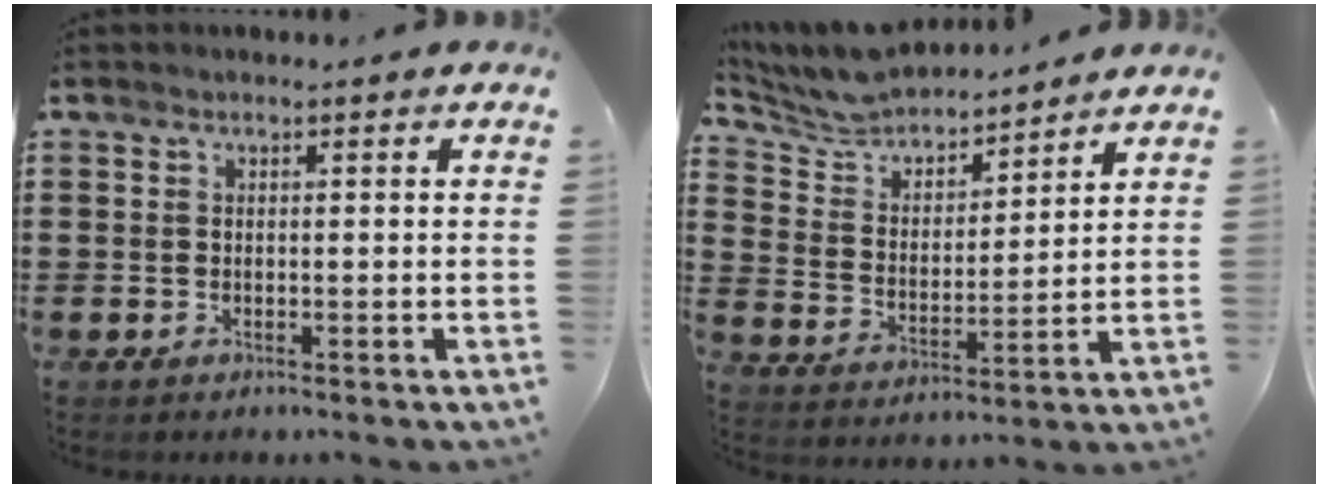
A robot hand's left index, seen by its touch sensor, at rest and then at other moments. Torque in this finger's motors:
{"motor_torque": [1.20, -0.94, 0.15, 0.10]}